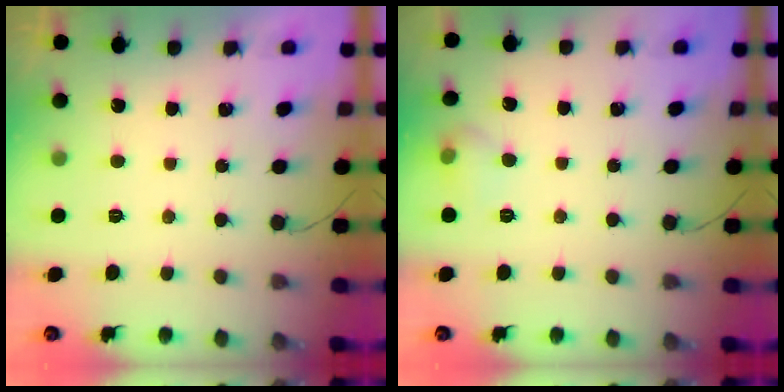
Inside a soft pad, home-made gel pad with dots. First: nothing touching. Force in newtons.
{"total": 5.1, "press": 4.8, "slide": 1.6}